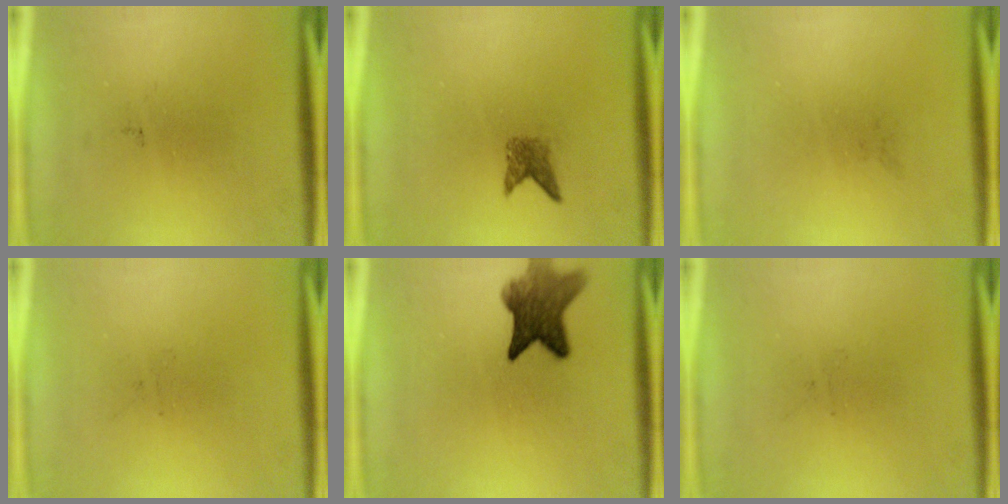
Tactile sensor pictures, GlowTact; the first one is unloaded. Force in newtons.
{"total": 1.9}
{"total": 0.0}
{"total": 0.0}
{"total": 7.5}
{"total": 0.0}